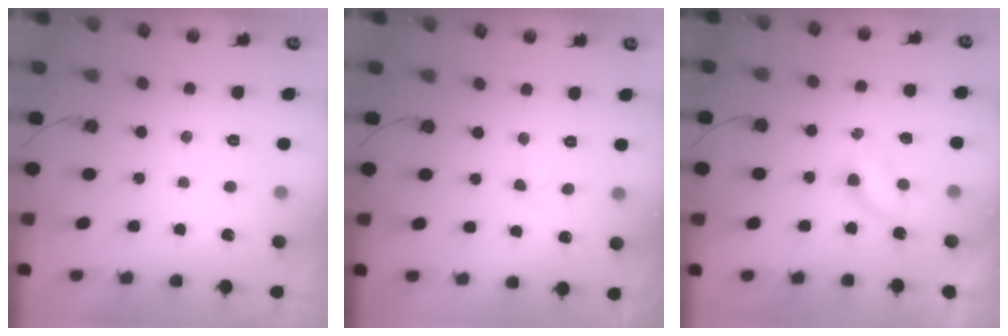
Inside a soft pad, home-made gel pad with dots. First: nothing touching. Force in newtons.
{"total": 2.7, "press": 2.6, "slide": 0.6}
{"total": 3.4, "press": 3.4, "slide": 0.5}